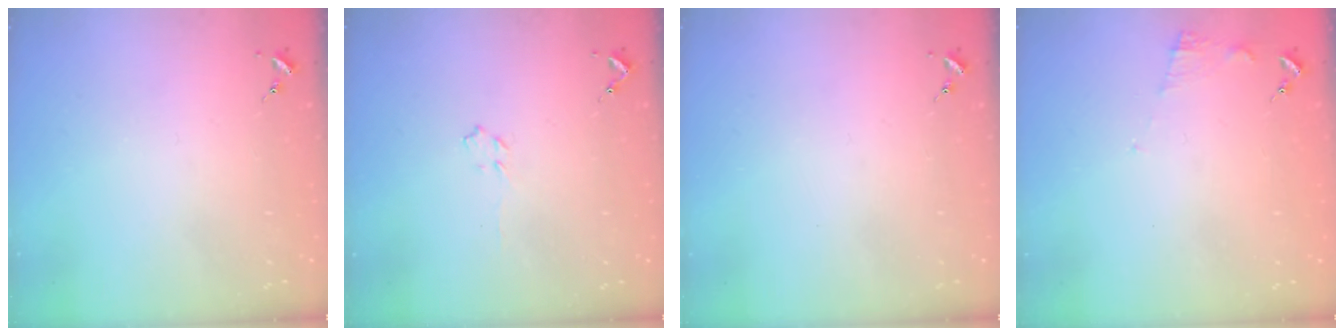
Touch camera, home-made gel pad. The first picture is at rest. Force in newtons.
{"total": 3.9, "press": 3.9, "slide": 0.6}
{"total": 0.0}
{"total": 6.7, "press": 6.7, "slide": 0.5}